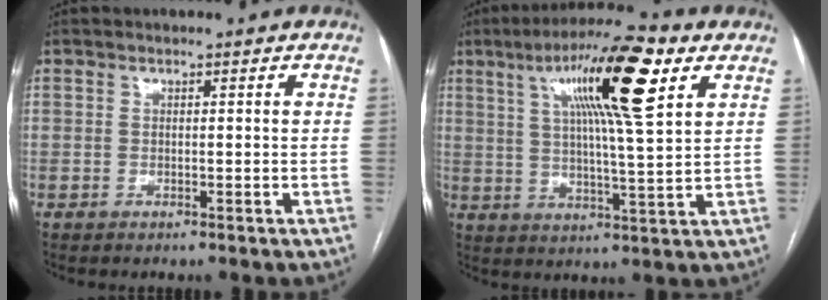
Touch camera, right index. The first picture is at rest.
{"total": 15.9, "force": [7.0, 1.1, 14.2], "torque": [-0.239, 0.020, 0.108]}